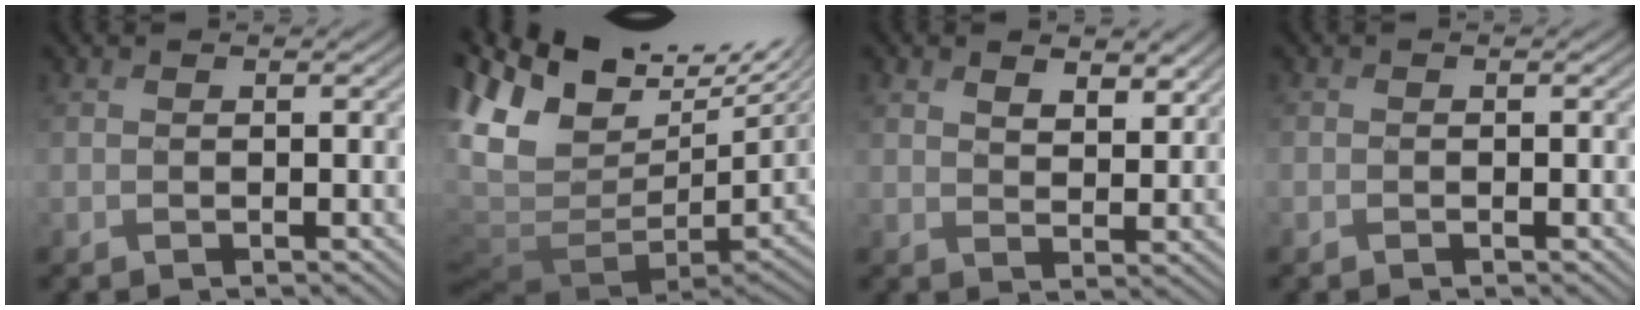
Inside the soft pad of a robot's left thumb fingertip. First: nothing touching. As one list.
[{"total": 14.0, "force": [1.6, 7.8, 11.6], "torque": [-0.198, -0.003, 0.076]}, {"total": 5.0, "force": [3.2, 2.5, 2.8], "torque": [-0.055, -0.008, 0.064]}, {"total": 0.5, "force": [-0.4, 0.3, 0.1], "torque": [0.000, 0.000, -0.004]}]